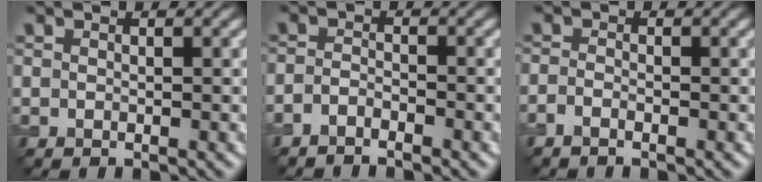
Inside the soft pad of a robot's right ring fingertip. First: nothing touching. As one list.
[{"total": 1.4, "force": [-1.4, 0.1, 0.2], "torque": [-0.007, -0.002, -0.035]}, {"total": 0.9, "force": [-0.9, 0.0, 0.3], "torque": [-0.007, -0.003, -0.023]}]